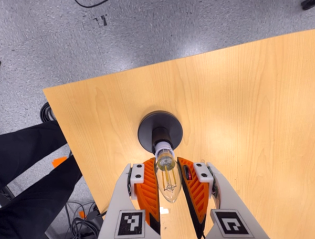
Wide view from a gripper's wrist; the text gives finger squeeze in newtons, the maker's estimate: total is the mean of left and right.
{"total": 12.2, "left": 11.6, "right": 12.8}